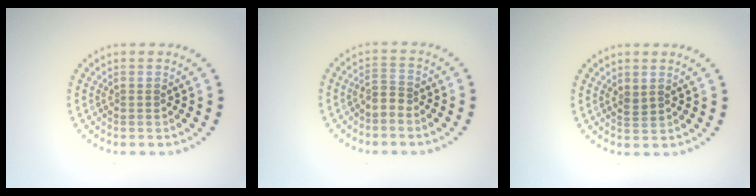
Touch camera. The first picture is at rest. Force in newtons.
{"total": 1.6, "press": 1.2, "slide": 1.0}
{"total": 0.8, "press": 0.7, "slide": 0.4}